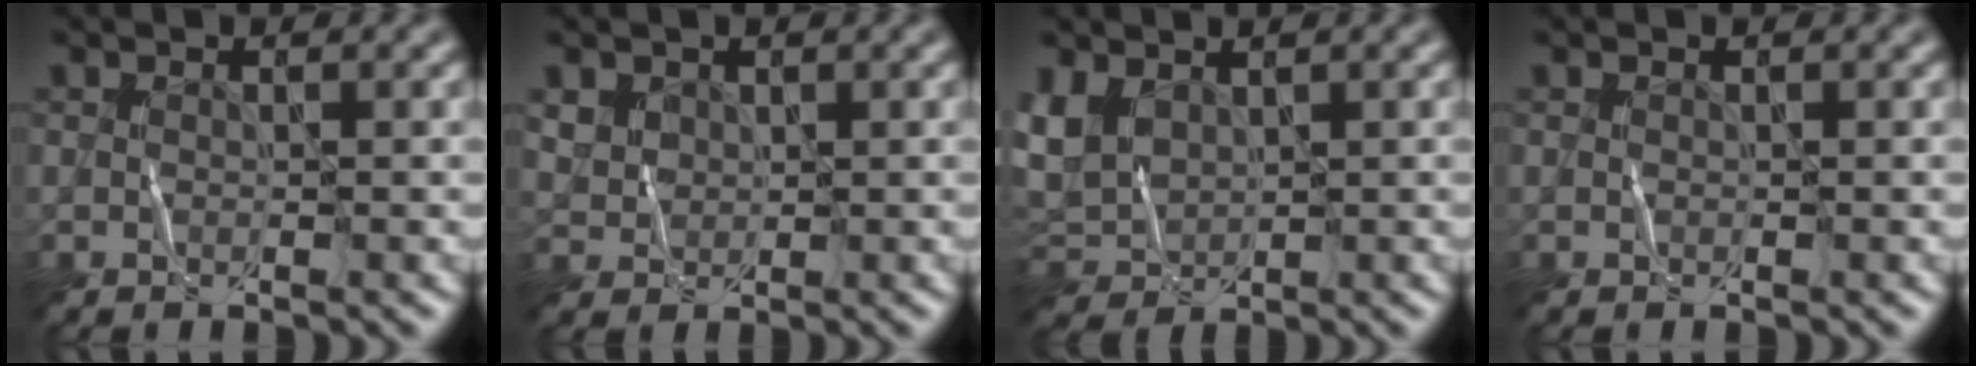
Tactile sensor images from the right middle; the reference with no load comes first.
{"total": 1.7, "force": [1.1, 1.2, 0.0], "torque": [-0.012, -0.003, 0.027]}
{"total": 3.0, "force": [1.3, 2.3, 1.3], "torque": [-0.053, 0.002, 0.031]}
{"total": 0.0}